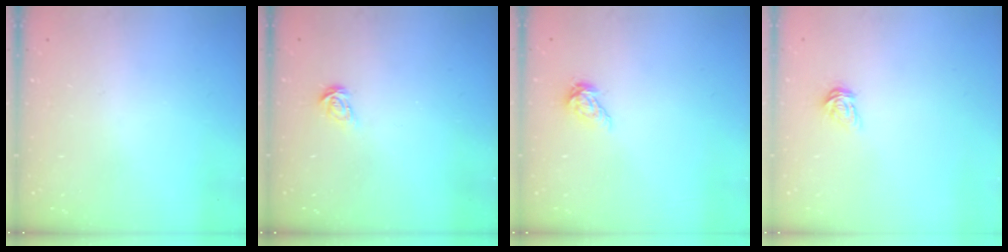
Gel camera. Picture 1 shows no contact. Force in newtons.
{"total": 3.7, "press": 3.7, "slide": 0.3}
{"total": 6.5, "press": 6.5, "slide": 0.4}
{"total": 4.2, "press": 4.2, "slide": 0.4}